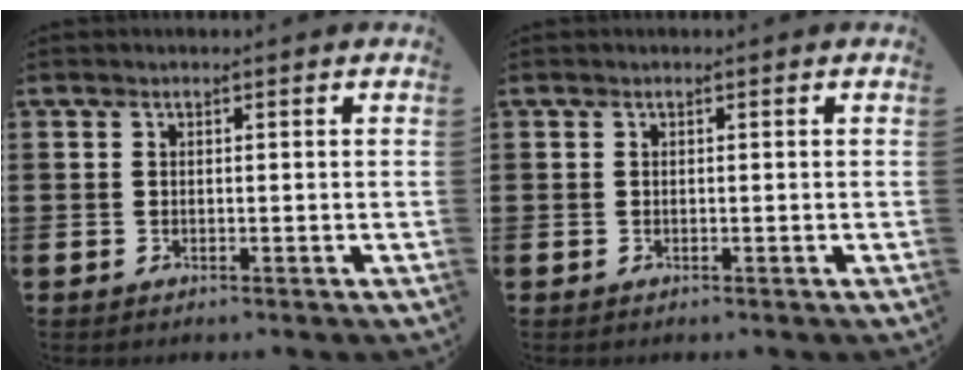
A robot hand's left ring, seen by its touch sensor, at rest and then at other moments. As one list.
[{"total": 0.0}]